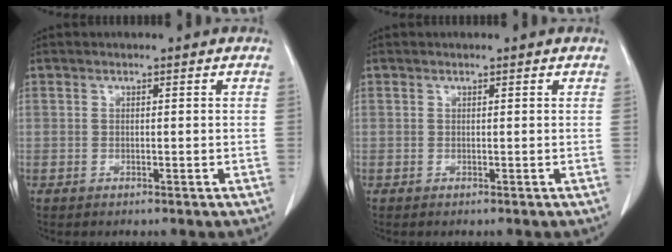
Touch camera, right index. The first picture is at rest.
{"total": 0.0}